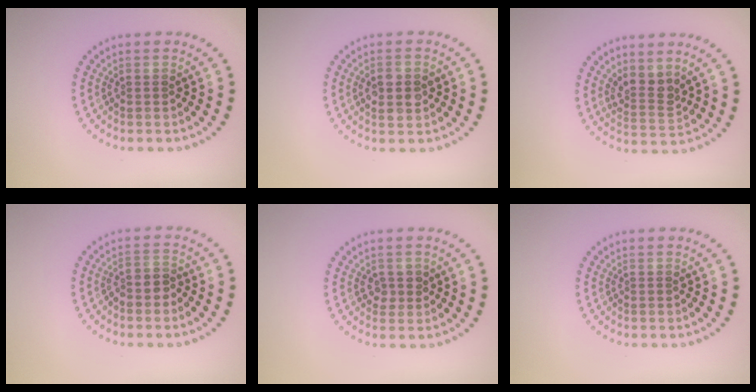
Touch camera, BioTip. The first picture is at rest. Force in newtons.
{"total": 2.8, "press": 2.8, "slide": 0.2}
{"total": 2.6, "press": 2.0, "slide": 1.7}
{"total": 2.2, "press": 1.8, "slide": 1.2}
{"total": 1.5, "press": 1.4, "slide": 0.6}
{"total": 0.0}